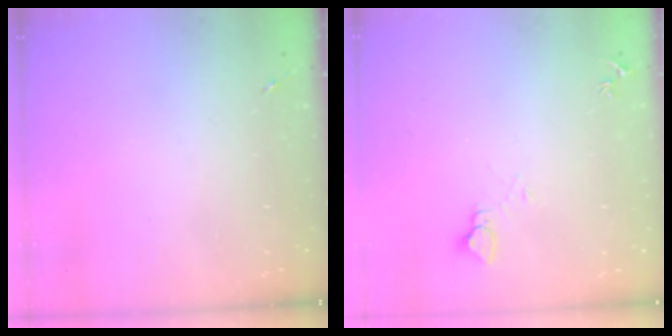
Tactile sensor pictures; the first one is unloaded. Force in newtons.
{"total": 4.0, "press": 4.0, "slide": 0.4}